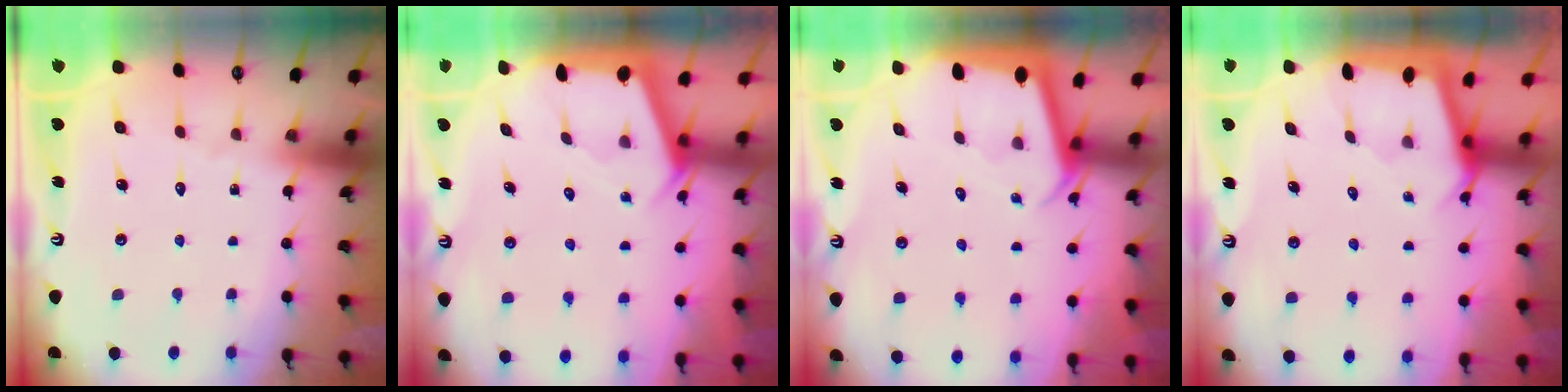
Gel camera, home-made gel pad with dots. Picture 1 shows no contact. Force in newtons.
{"total": 2.4, "press": 2.4, "slide": 0.3}
{"total": 2.0, "press": 2.0, "slide": 0.1}
{"total": 2.3, "press": 2.3, "slide": 0.3}